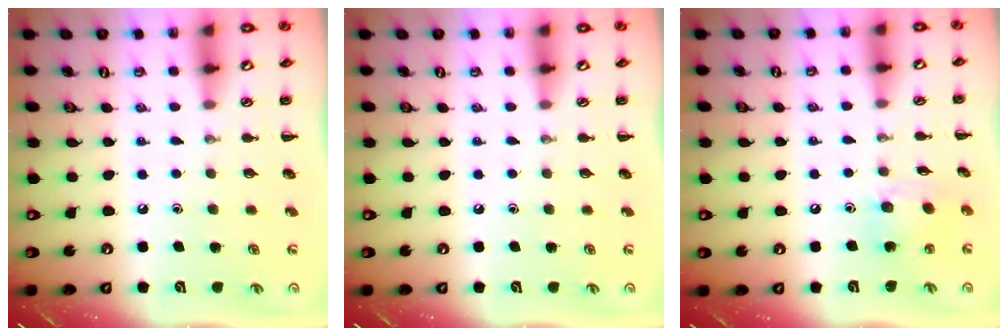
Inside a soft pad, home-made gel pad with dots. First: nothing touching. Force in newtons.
{"total": 0.0}
{"total": 8.5, "press": 8.5, "slide": 0.8}